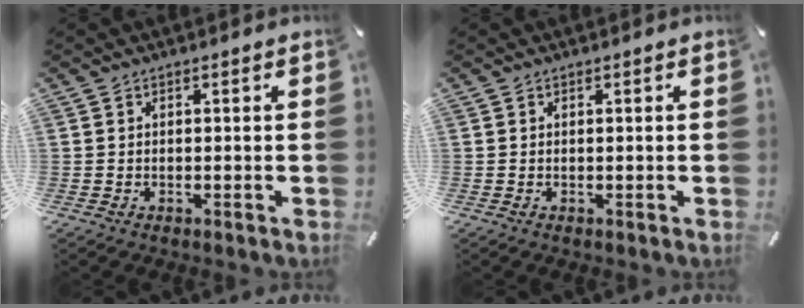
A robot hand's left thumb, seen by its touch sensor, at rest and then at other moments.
{"total": 0.0}